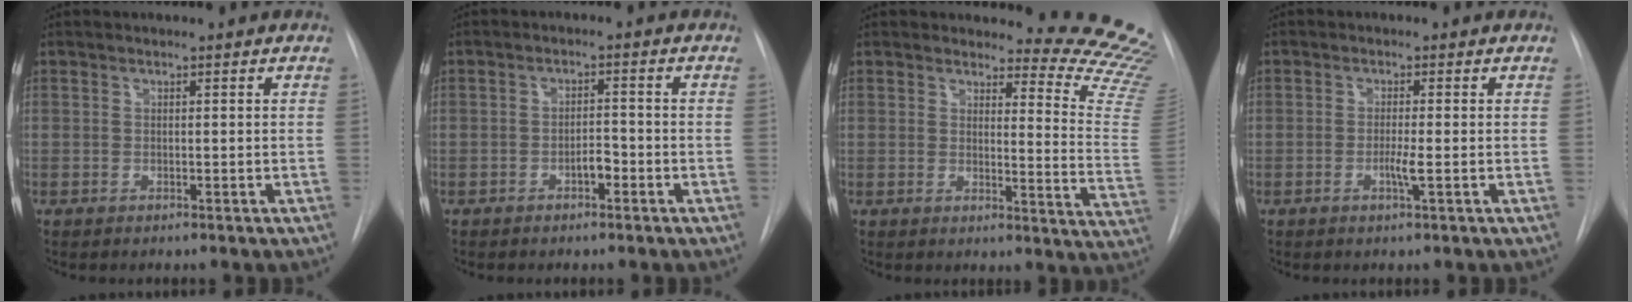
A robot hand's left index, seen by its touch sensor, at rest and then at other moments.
{"total": 2.2, "force": [-1.2, 0.9, 1.6], "torque": [-0.022, 0.006, -0.021]}
{"total": 15.2, "force": [15.1, 0.6, 1.5], "torque": [0.012, -0.165, 0.137]}
{"total": 2.0, "force": [-0.6, -0.2, 1.9], "torque": [-0.038, -0.003, -0.012]}